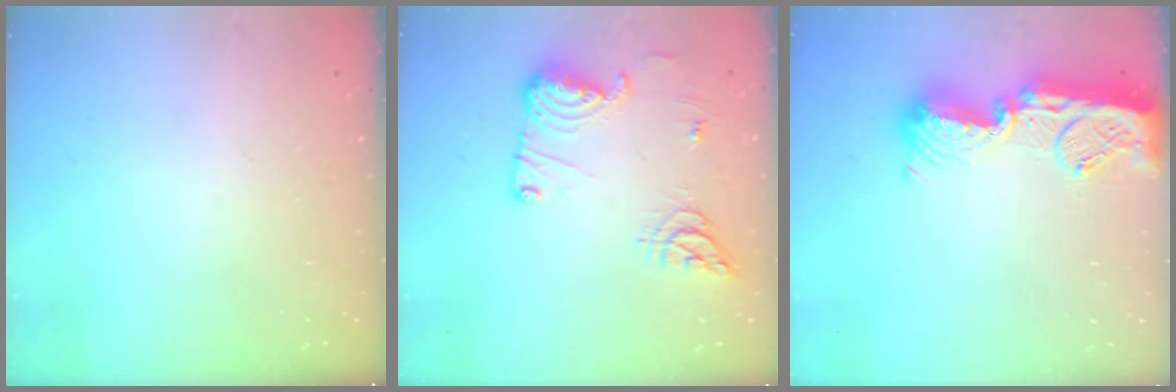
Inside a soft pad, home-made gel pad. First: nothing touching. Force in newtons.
{"total": 17.5, "press": 16.1, "slide": 6.9}
{"total": 16.6, "press": 16.6, "slide": 1.4}